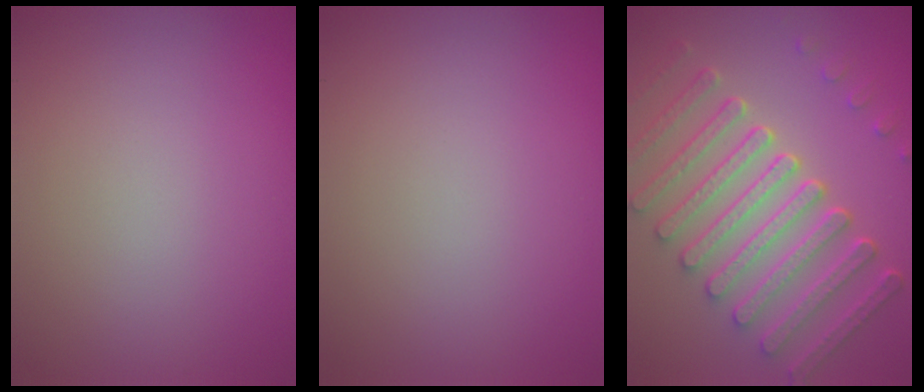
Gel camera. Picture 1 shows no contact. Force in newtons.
{"total": 0.0}
{"total": 7.9, "press": 6.0, "slide": 5.2}